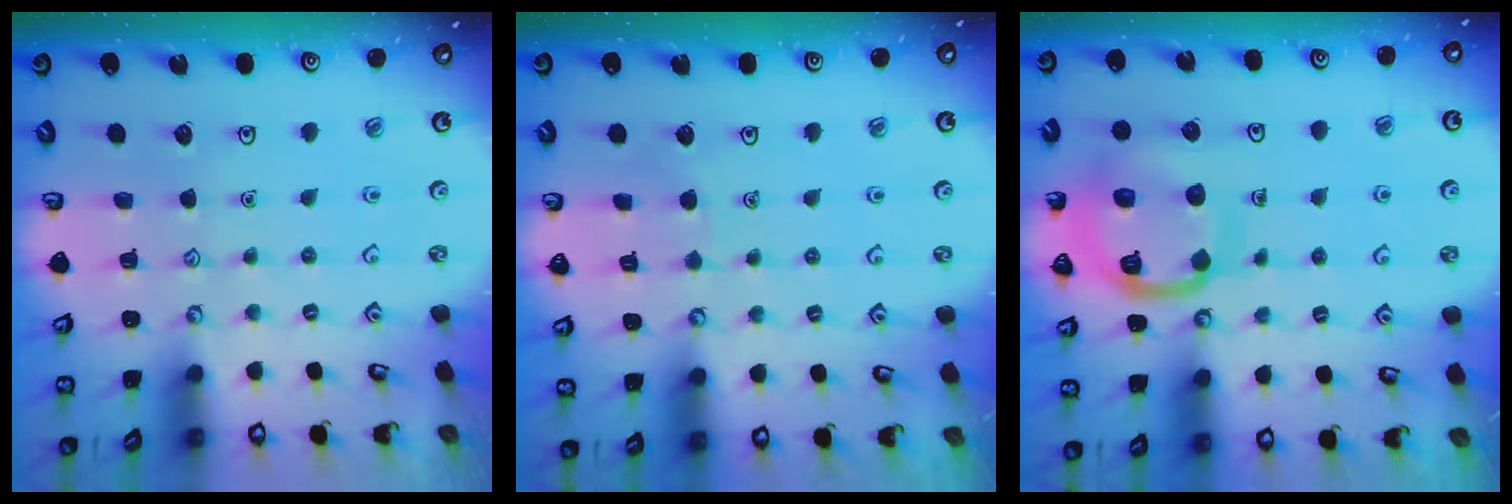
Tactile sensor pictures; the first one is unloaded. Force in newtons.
{"total": 3.1, "press": 3.0, "slide": 0.3}
{"total": 14.6, "press": 14.5, "slide": 1.4}